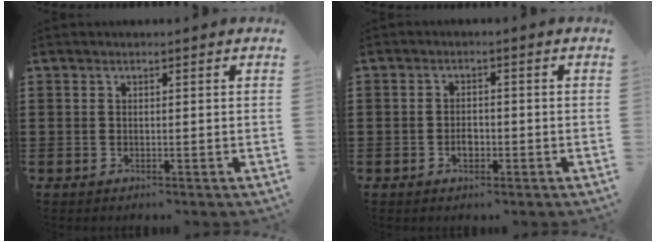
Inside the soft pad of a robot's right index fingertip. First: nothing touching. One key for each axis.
{"total": 2.1, "fx": -0.8, "fy": 1.1, "fz": 1.7, "tx": -0.026, "ty": -0.005, "tz": -0.015}